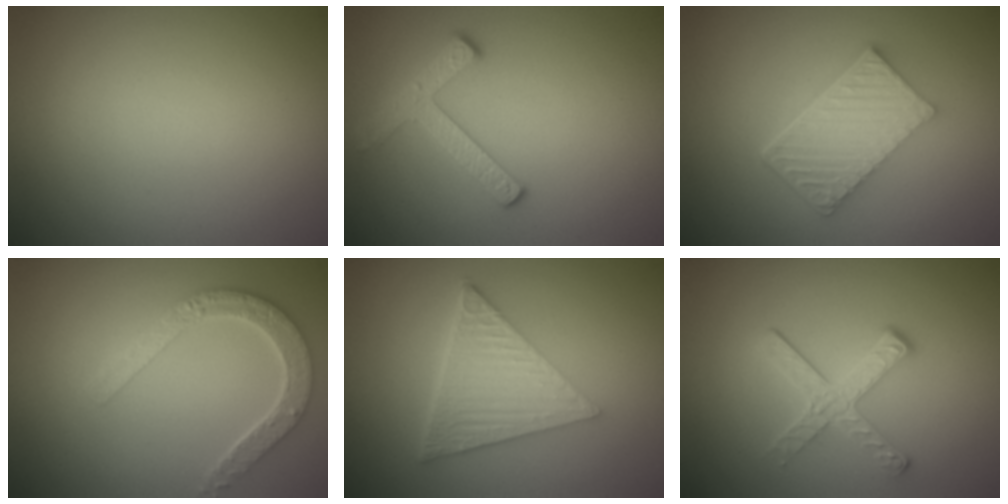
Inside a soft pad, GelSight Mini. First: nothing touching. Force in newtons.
{"total": 2.5, "press": 2.5, "slide": 0.4}
{"total": 6.1, "press": 4.4, "slide": 4.1}
{"total": 3.6, "press": 3.4, "slide": 1.4}
{"total": 6.8, "press": 4.5, "slide": 5.1}
{"total": 2.9, "press": 2.6, "slide": 1.4}